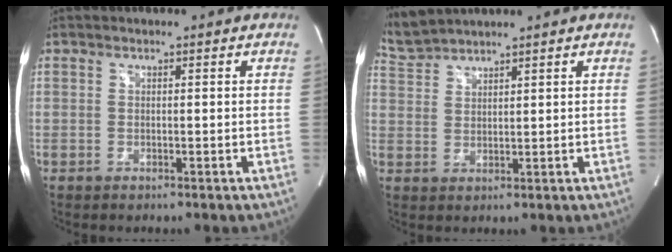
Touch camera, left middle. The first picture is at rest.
{"total": 4.5, "force": [4.5, -0.4, 0.1], "torque": [-0.020, 0.016, 0.099]}